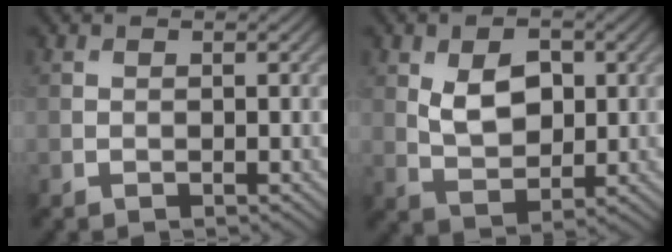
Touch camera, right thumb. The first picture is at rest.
{"total": 5.9, "force": [1.3, 3.7, 4.4], "torque": [-0.084, -0.003, 0.023]}